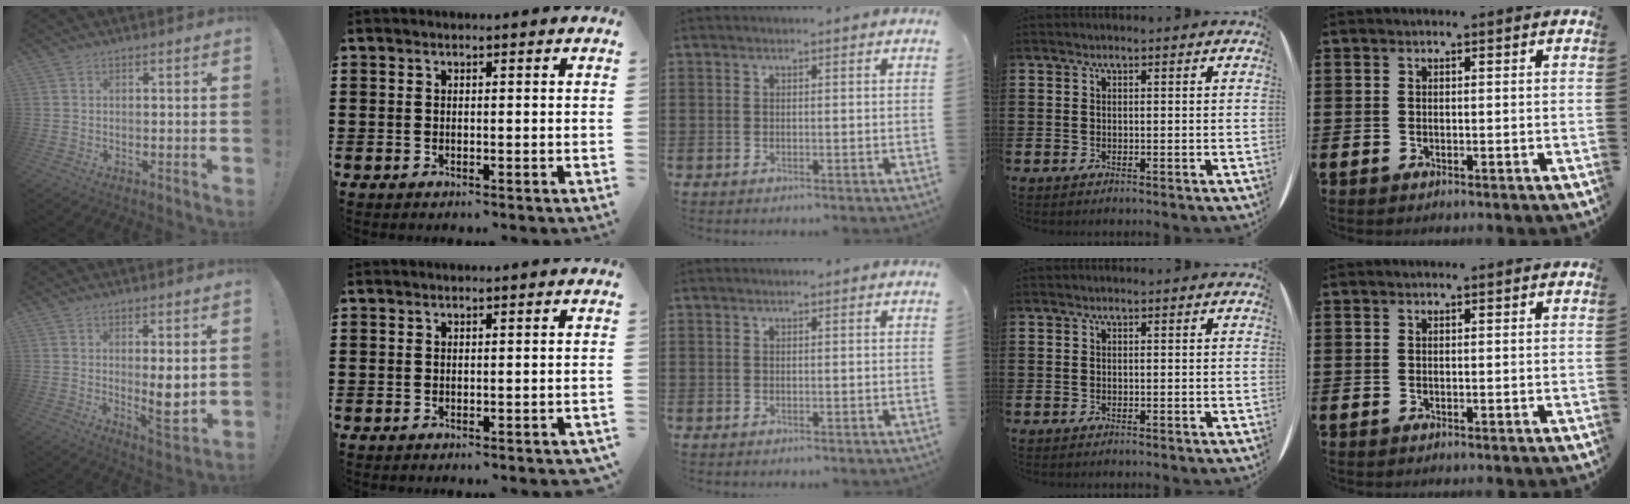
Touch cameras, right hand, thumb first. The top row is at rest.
{"thumb": {"total": 7.6, "force": [1.2, 2.0, 7.2], "torque": [-0.086, -0.024, 0.022]}, "index": {"total": 0.5, "force": [-0.5, 0.1, 0.1], "torque": [-0.005, -0.003, -0.010]}}